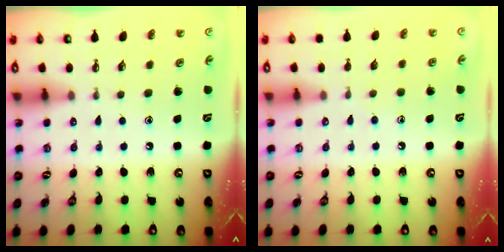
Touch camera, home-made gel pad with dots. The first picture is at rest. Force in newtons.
{"total": 5.6, "press": 5.6, "slide": 0.7}